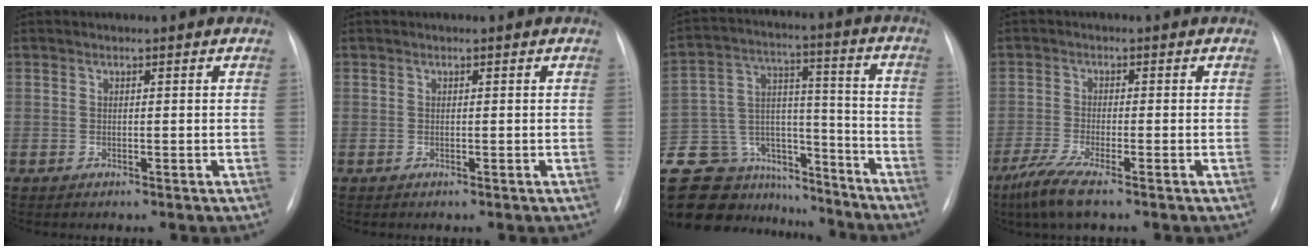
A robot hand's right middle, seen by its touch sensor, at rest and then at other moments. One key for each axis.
{"total": 0.0}
{"total": 26.8, "fx": -20.8, "fy": 14.4, "fz": 8.9, "tx": -0.242, "ty": 0.049, "tz": -0.323}
{"total": 5.2, "fx": -3.6, "fy": 0.3, "fz": 3.8, "tx": -0.089, "ty": -0.018, "tz": -0.070}